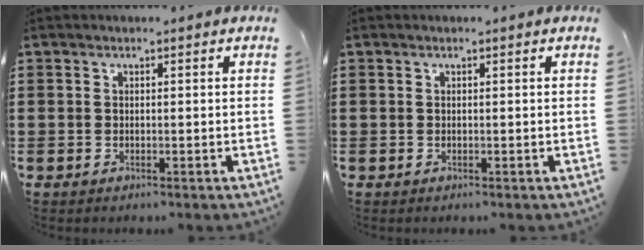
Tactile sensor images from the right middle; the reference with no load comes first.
{"total": 0.0}